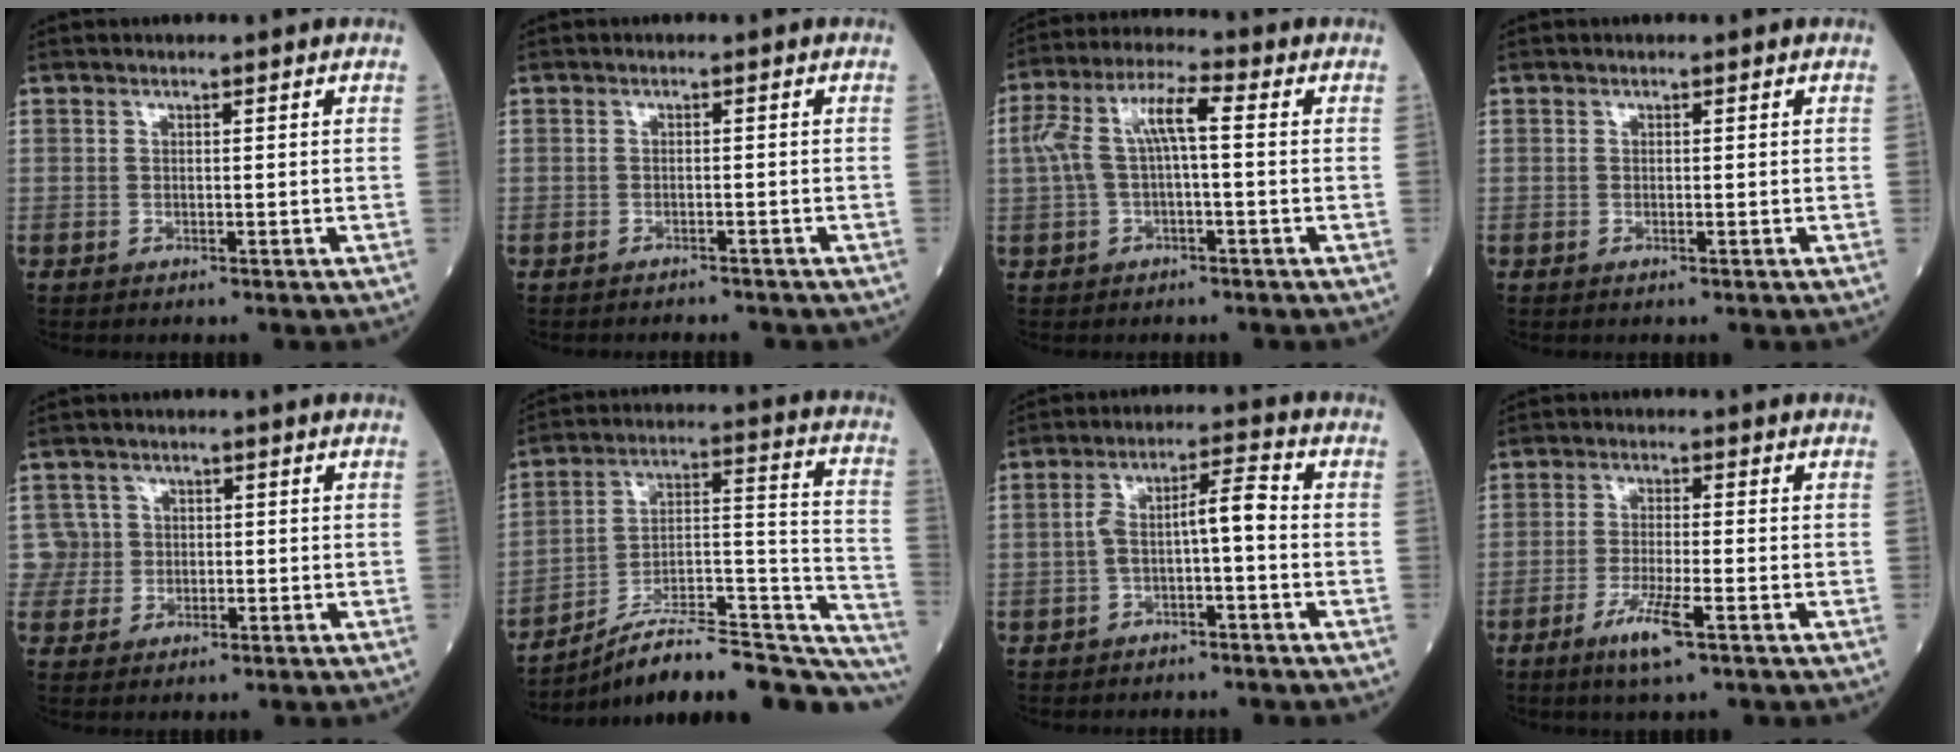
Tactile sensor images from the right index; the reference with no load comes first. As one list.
[{"total": 3.9, "force": [-3.6, 1.3, 0.7], "torque": [-0.010, 0.001, -0.043]}, {"total": 7.7, "force": [0.6, 1.9, 7.4], "torque": [-0.160, 0.039, 0.010]}, {"total": 0.0}, {"total": 3.3, "force": [0.1, 3.2, -0.6], "torque": [0.032, 0.008, -0.002]}, {"total": 26.4, "force": [-22.7, 4.8, 12.5], "torque": [-0.110, 0.043, -0.332]}, {"total": 5.7, "force": [-1.3, 1.1, 5.4], "torque": [-0.101, 0.030, -0.021]}, {"total": 5.6, "force": [-3.2, 0.2, 4.6], "torque": [-0.088, -0.010, -0.060]}]